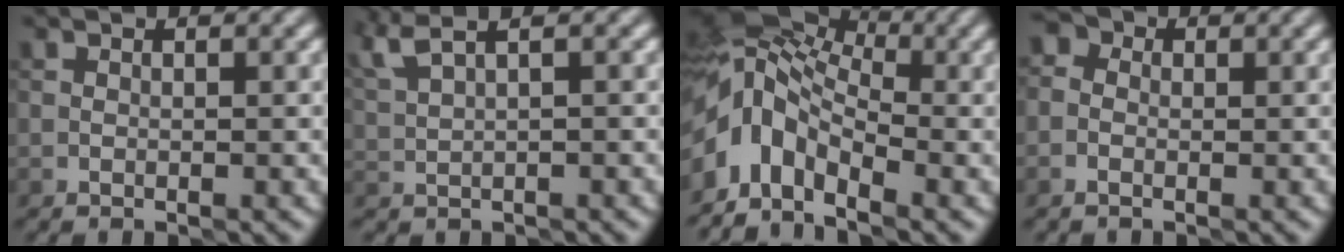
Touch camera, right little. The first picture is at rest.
{"total": 3.3, "force": [2.5, 0.9, 2.0], "torque": [-0.042, 0.015, 0.052]}
{"total": 8.4, "force": [-1.6, 5.3, 6.3], "torque": [-0.117, 0.015, -0.049]}
{"total": 2.1, "force": [-0.2, 1.9, 0.8], "torque": [-0.003, 0.016, -0.018]}